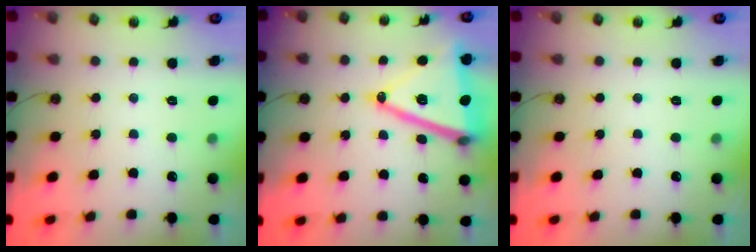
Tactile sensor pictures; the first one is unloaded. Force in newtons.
{"total": 19.8, "press": 19.4, "slide": 3.8}
{"total": 0.0}